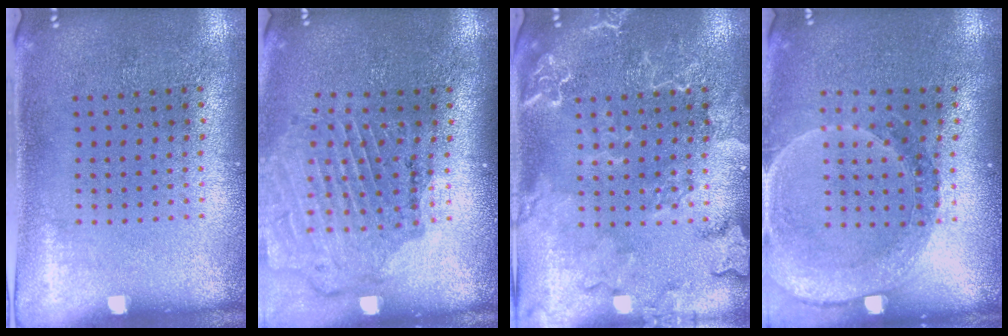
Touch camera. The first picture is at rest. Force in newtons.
{"total": 1.7, "press": 1.7, "slide": 0.1}
{"total": 3.7, "press": 3.7, "slide": 0.6}
{"total": 1.4, "press": 1.4, "slide": 0.1}